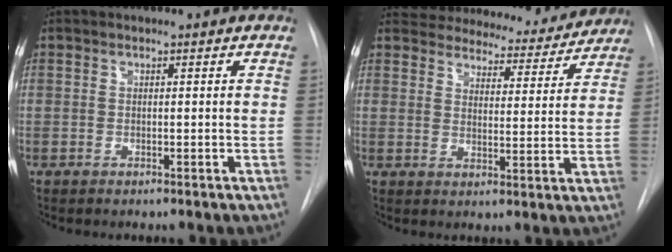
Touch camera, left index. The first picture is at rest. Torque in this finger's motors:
{"motor_torque": [0.91, -1.22, 0.17, -0.01]}